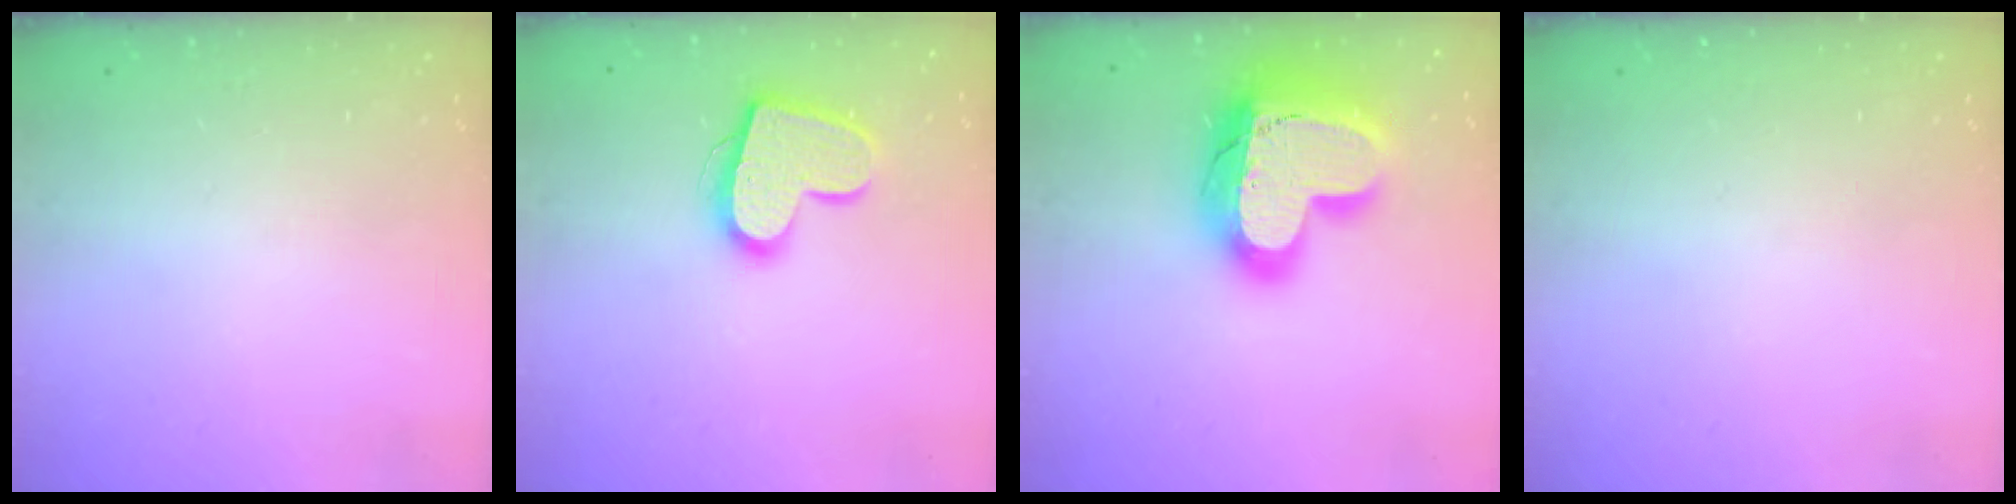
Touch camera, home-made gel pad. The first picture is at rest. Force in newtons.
{"total": 16.5, "press": 16.4, "slide": 1.2}
{"total": 25.8, "press": 25.7, "slide": 1.9}
{"total": 0.0}